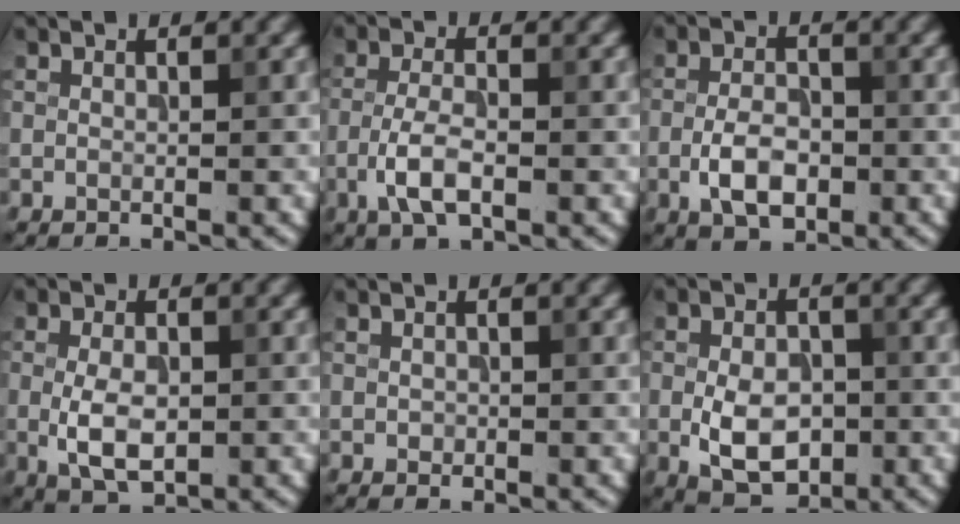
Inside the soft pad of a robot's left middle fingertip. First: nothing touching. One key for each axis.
{"total": 3.5, "fx": -1.4, "fy": 1.3, "fz": 2.9, "tx": -0.064, "ty": 0.002, "tz": -0.034}
{"total": 4.1, "fx": -1.3, "fy": 2.2, "fz": 3.2, "tx": -0.060, "ty": 0.002, "tz": -0.028}
{"total": 4.3, "fx": -0.5, "fy": 2.4, "fz": 3.5, "tx": -0.072, "ty": -0.005, "tz": -0.008}
{"total": 0.5, "fx": 0.0, "fy": 0.5, "fz": 0.2, "tx": 0.000, "ty": -0.004, "tz": -0.002}
{"total": 5.7, "fx": -1.1, "fy": 3.7, "fz": 4.2, "tx": -0.077, "ty": -0.008, "tz": -0.019}